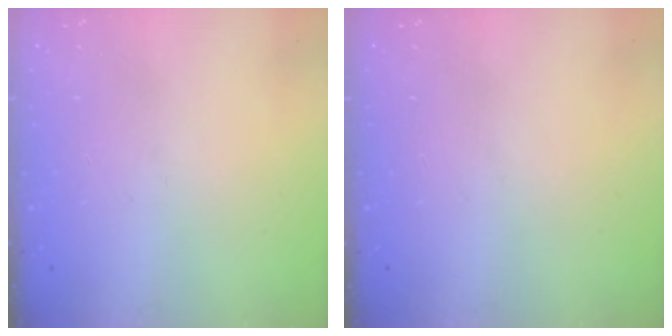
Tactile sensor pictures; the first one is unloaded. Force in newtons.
{"total": 0.0}